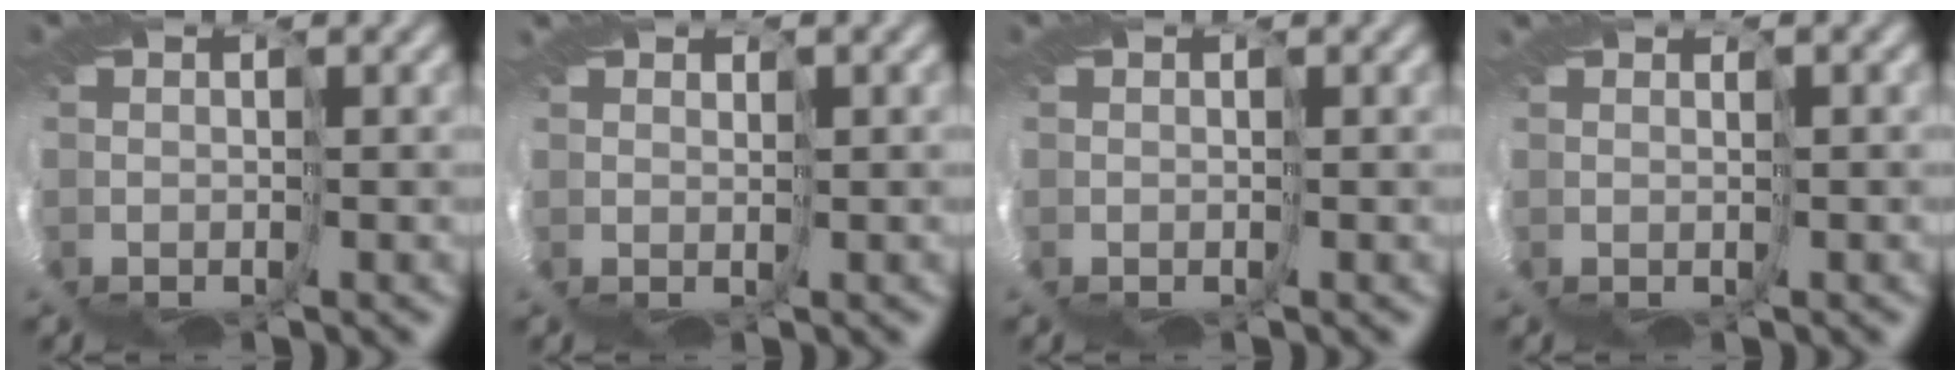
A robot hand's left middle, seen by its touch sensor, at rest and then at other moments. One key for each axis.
{"total": 0.7, "fx": 0.2, "fy": -0.5, "fz": -0.5, "tx": 0.020, "ty": 0.004, "tz": -0.001}
{"total": 0.0}
{"total": 1.8, "fx": -0.2, "fy": -1.6, "fz": -0.8, "tx": 0.019, "ty": -0.001, "tz": 0.006}